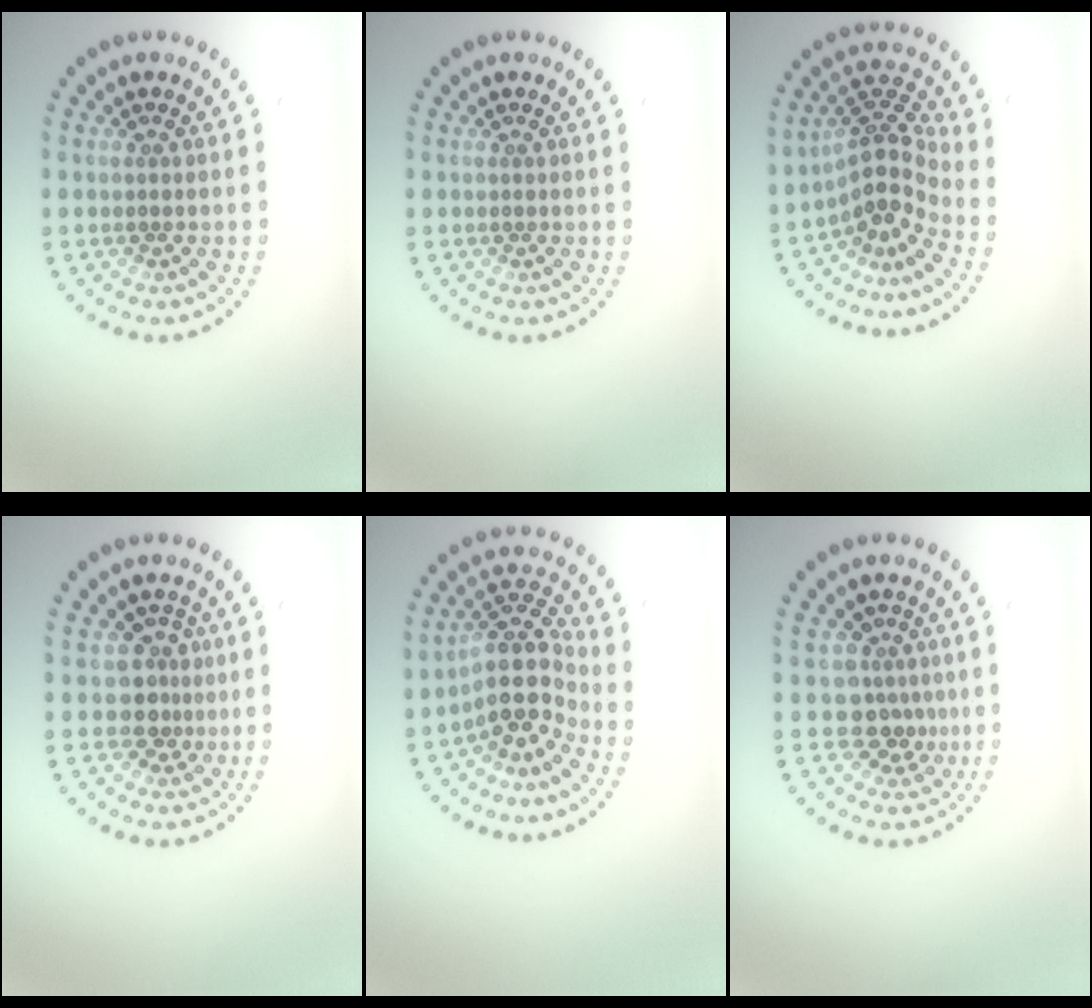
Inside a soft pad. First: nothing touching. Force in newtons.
{"total": 0.0}
{"total": 3.9, "press": 2.7, "slide": 2.8}
{"total": 2.5, "press": 1.8, "slide": 1.7}
{"total": 4.8, "press": 3.9, "slide": 2.9}
{"total": 3.0, "press": 2.1, "slide": 2.1}